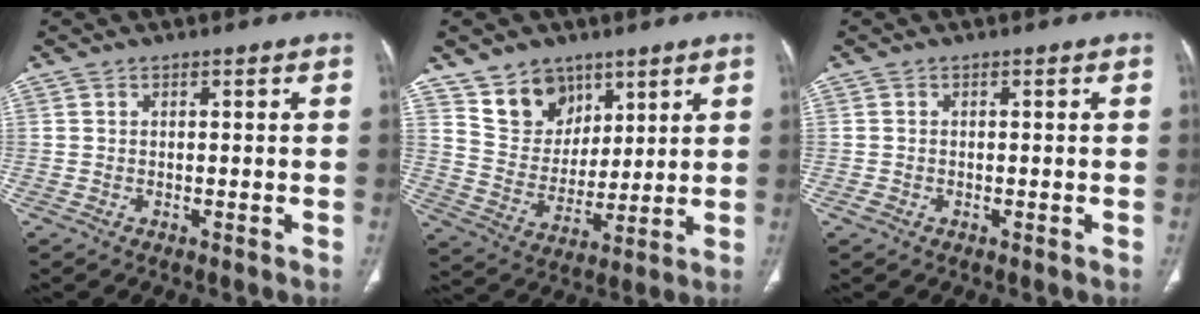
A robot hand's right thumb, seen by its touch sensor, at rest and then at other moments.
{"total": 11.0, "force": [7.2, 7.7, 3.1], "torque": [-0.014, -0.053, 0.144]}
{"total": 0.9, "force": [-0.4, 0.7, 0.4], "torque": [-0.010, 0.004, -0.007]}